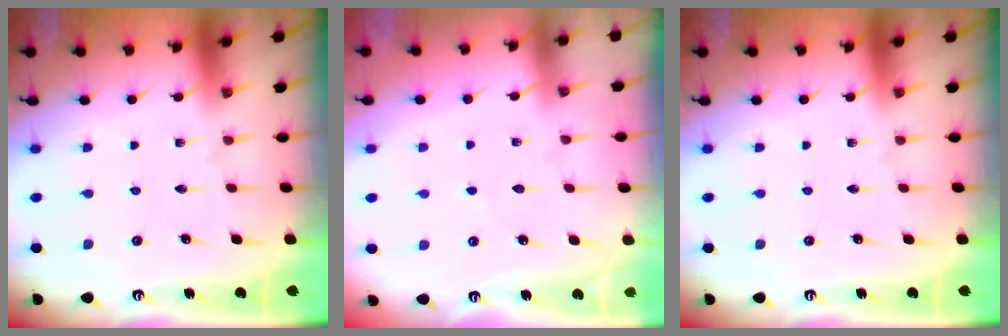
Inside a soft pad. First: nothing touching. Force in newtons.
{"total": 2.3, "press": 2.3, "slide": 0.3}
{"total": 0.0}